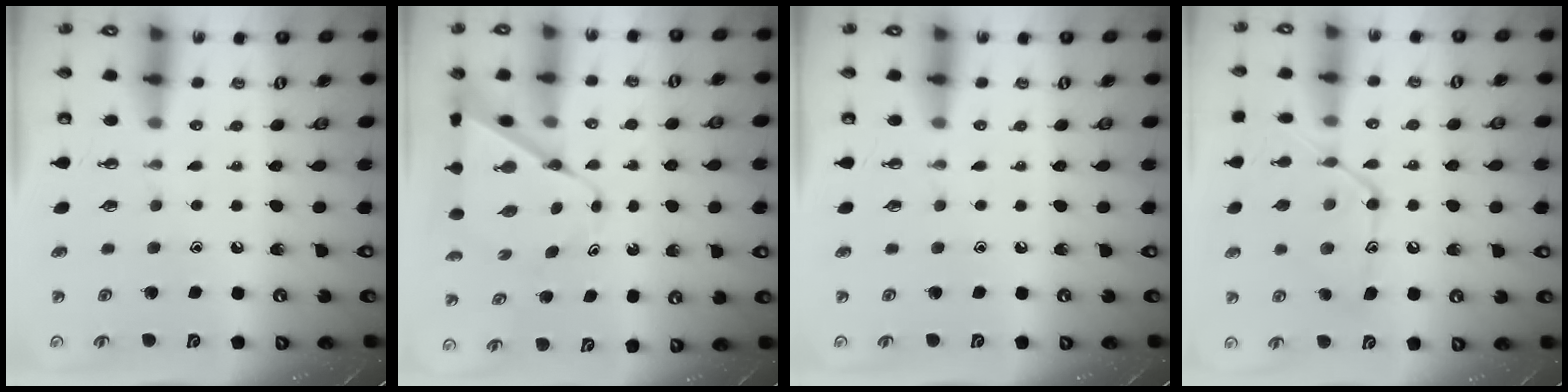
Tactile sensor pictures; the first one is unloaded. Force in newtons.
{"total": 8.7, "press": 8.7, "slide": 0.7}
{"total": 0.0}
{"total": 15.6, "press": 15.6, "slide": 1.1}